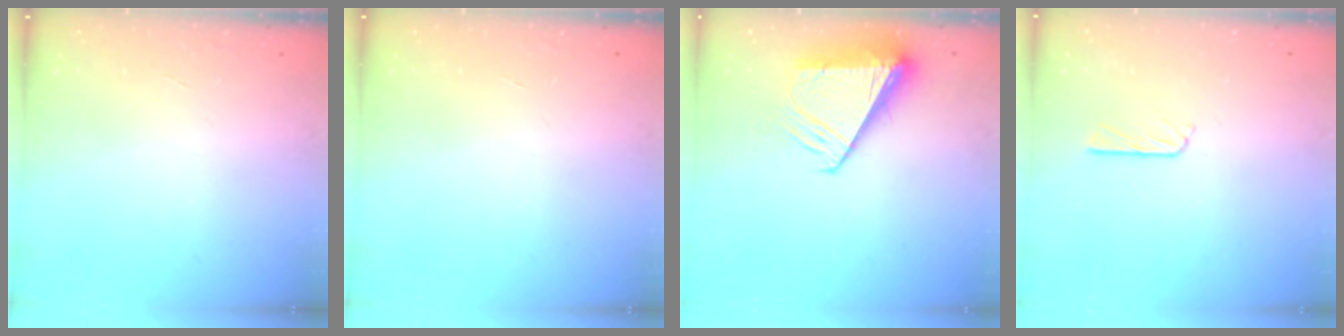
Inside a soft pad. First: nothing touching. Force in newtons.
{"total": 0.0}
{"total": 8.1, "press": 8.0, "slide": 0.9}
{"total": 3.6, "press": 3.6, "slide": 0.2}